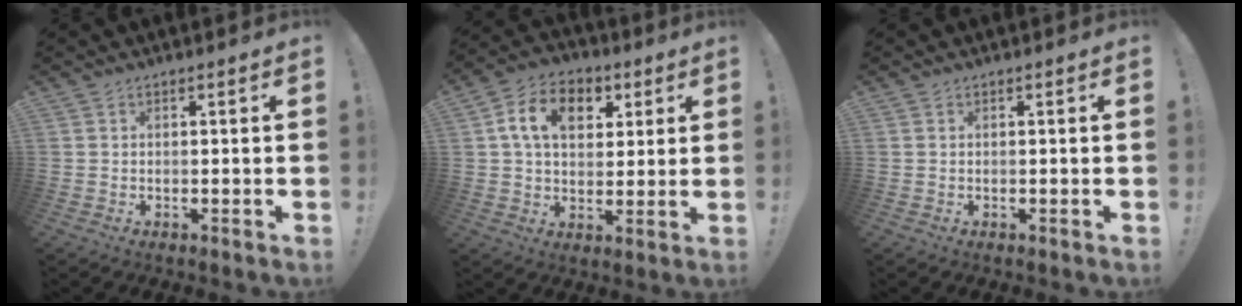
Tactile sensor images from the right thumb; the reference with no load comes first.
{"total": 13.6, "force": [4.5, 9.6, 8.5], "torque": [-0.132, 0.000, 0.087]}
{"total": 0.0}